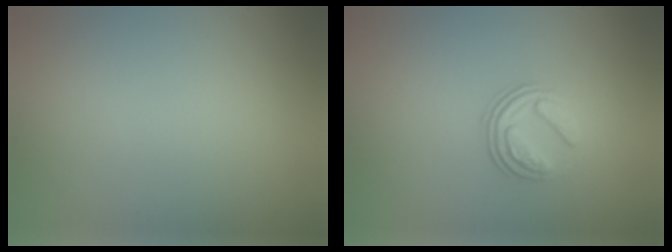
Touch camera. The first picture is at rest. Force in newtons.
{"total": 3.4, "press": 2.3, "slide": 2.5}